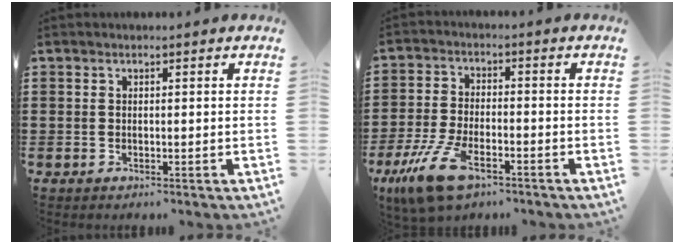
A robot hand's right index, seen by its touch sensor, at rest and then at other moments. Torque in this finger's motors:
{"motor_torque": [1.16, -0.98, 0.50, 0.20]}